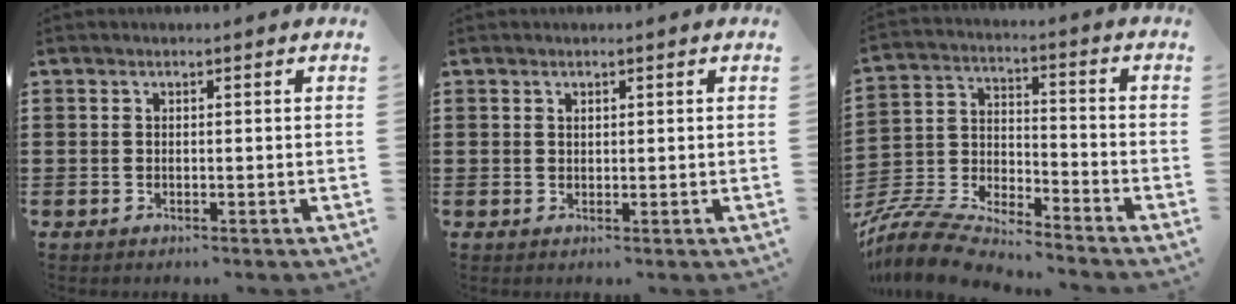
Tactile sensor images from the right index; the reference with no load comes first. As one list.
[{"total": 0.7, "force": [0.6, 0.2, 0.2], "torque": [-0.003, 0.001, 0.014]}, {"total": 7.8, "force": [-7.4, 1.3, 2.0], "torque": [-0.061, -0.001, -0.153]}]